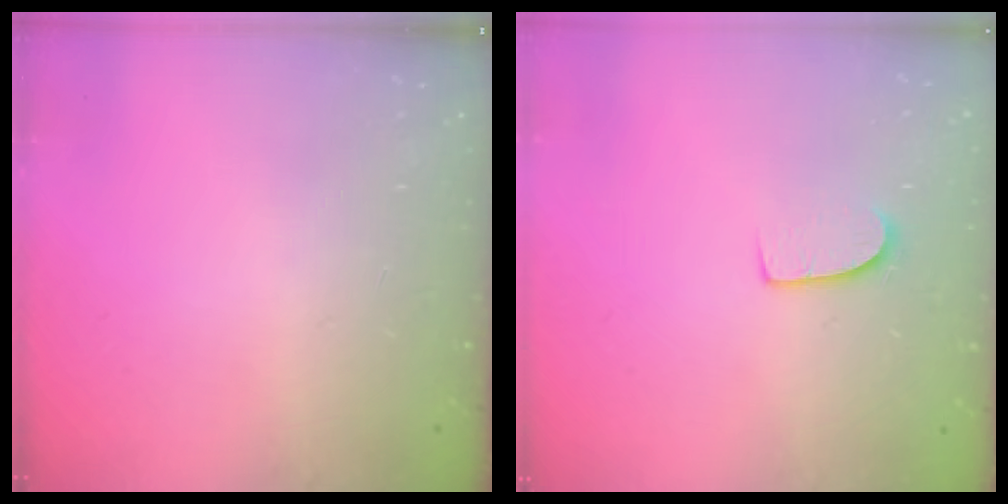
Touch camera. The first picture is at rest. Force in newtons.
{"total": 6.8, "press": 6.8, "slide": 0.4}